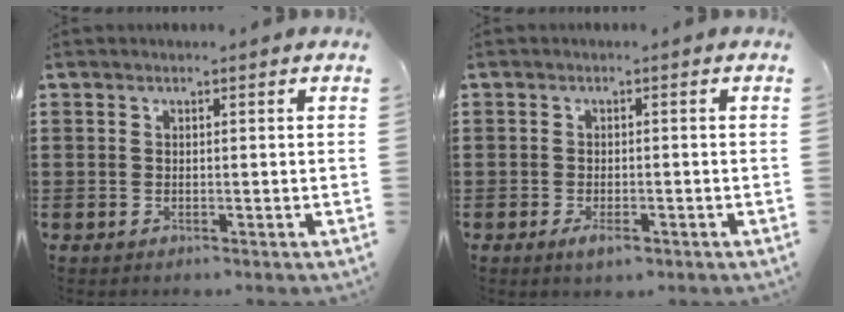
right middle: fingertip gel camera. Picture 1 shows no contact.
{"total": 2.1, "force": [-1.1, 0.7, 1.6], "torque": [-0.027, -0.002, -0.019]}